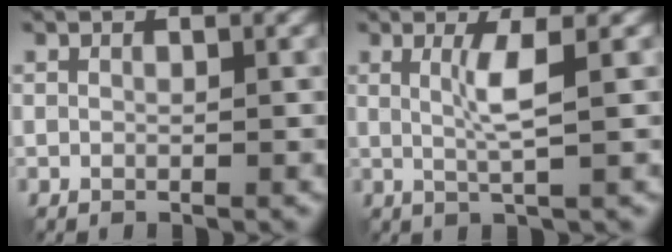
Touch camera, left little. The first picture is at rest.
{"total": 2.7, "force": [0.2, 0.2, 2.7], "torque": [-0.054, -0.004, 0.006]}